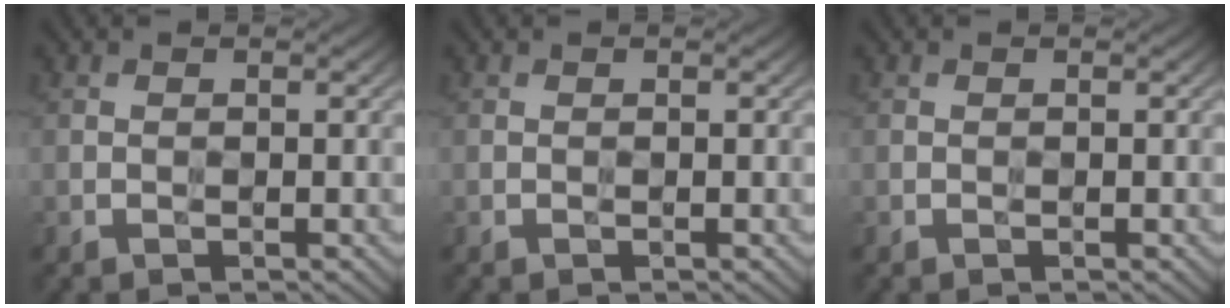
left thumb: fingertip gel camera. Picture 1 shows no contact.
{"total": 0.0}
{"total": 0.0}